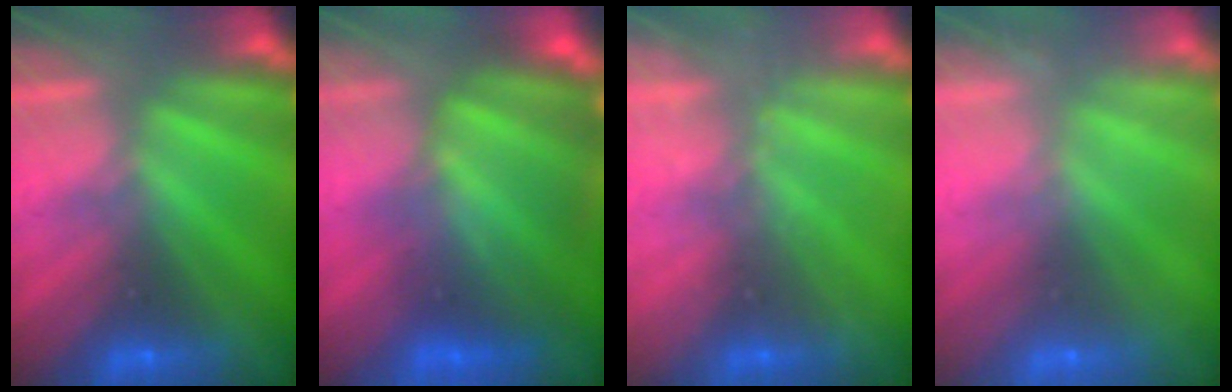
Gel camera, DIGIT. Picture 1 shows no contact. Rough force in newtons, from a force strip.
{"total": 7.7}
{"total": 1.7}
{"total": 2.4}